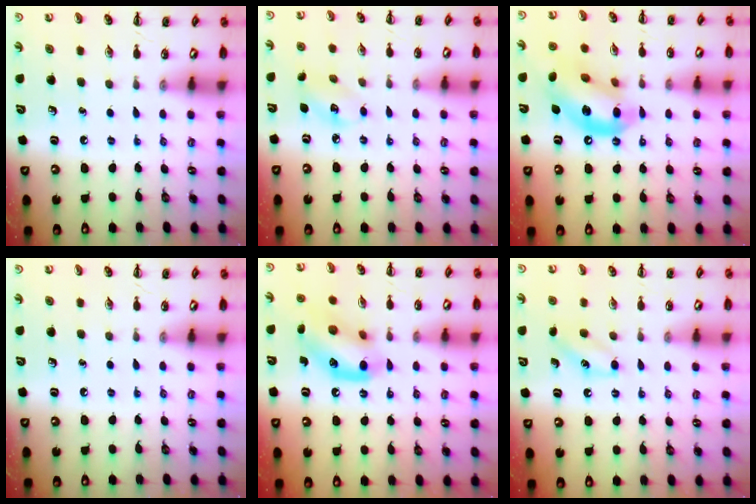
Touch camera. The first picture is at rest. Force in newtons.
{"total": 4.9, "press": 4.9, "slide": 0.5}
{"total": 13.5, "press": 13.1, "slide": 3.5}
{"total": 0.0}
{"total": 13.6, "press": 13.3, "slide": 3.2}
{"total": 7.5, "press": 7.2, "slide": 2.0}